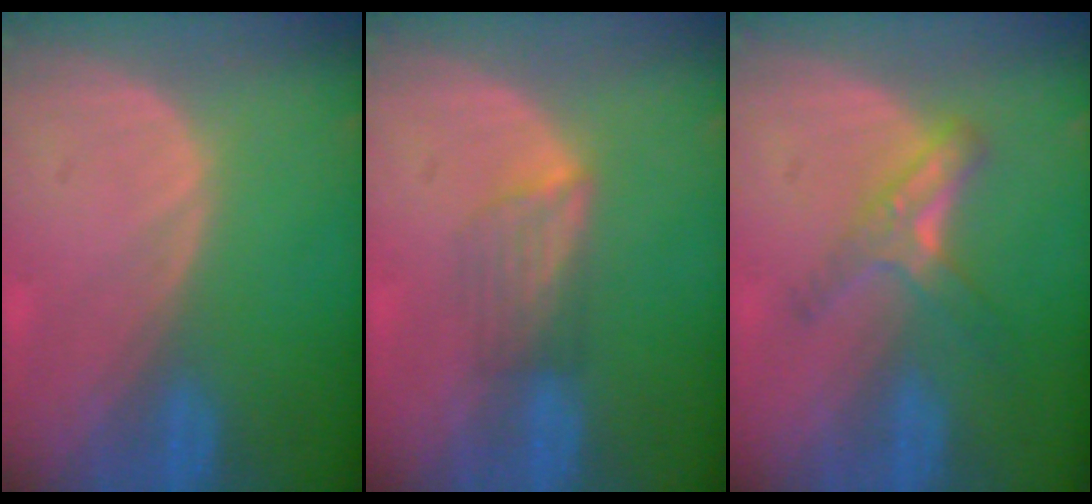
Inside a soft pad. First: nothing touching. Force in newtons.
{"total": 3.5, "press": 3.2, "slide": 1.4}
{"total": 5.6, "press": 4.9, "slide": 2.6}